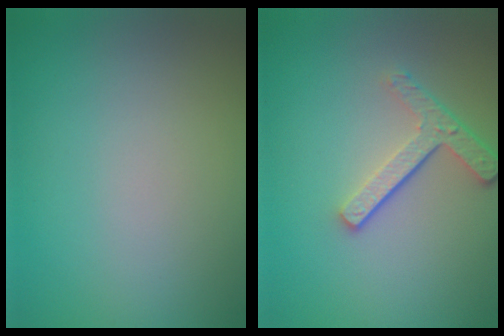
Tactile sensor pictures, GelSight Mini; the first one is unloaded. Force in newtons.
{"total": 3.5, "press": 2.6, "slide": 2.3}